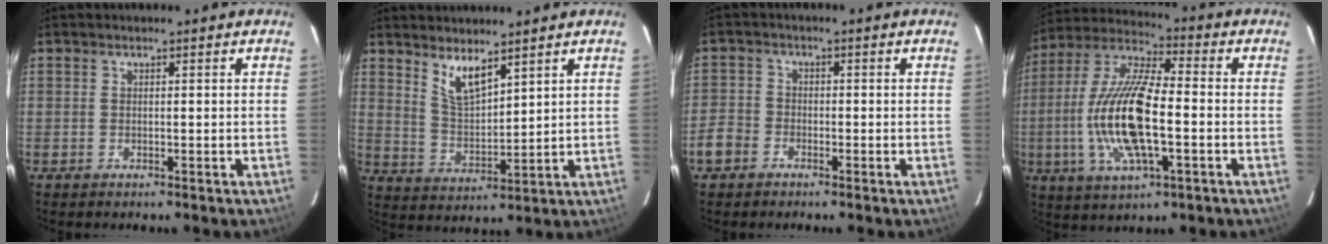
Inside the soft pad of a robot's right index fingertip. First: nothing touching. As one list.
[{"total": 6.7, "force": [4.8, 1.9, 4.2], "torque": [-0.079, -0.008, 0.100]}, {"total": 4.8, "force": [-2.7, 3.8, 1.3], "torque": [-0.029, 0.013, -0.057]}, {"total": 17.6, "force": [-3.1, 5.6, 16.4], "torque": [-0.334, -0.002, -0.064]}]